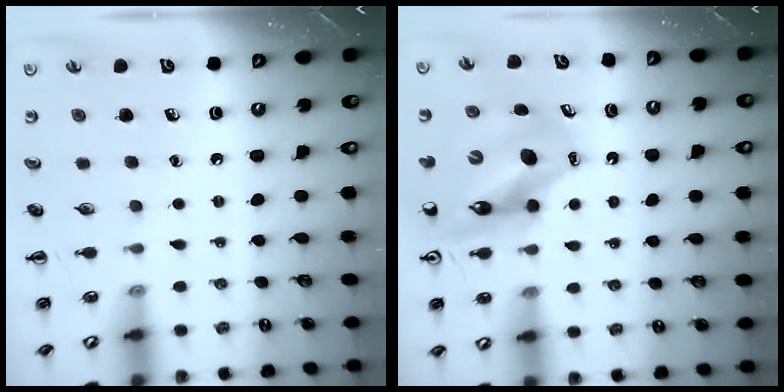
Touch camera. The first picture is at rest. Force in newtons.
{"total": 11.4, "press": 10.9, "slide": 3.2}